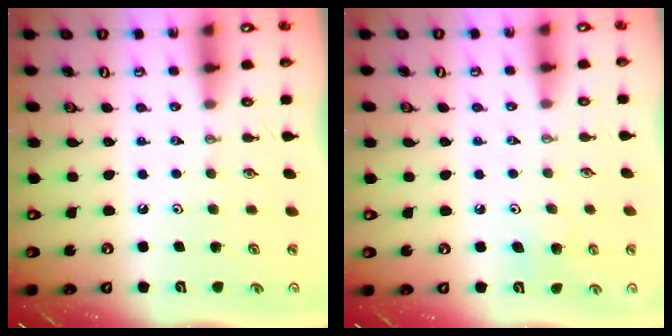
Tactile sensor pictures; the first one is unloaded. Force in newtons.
{"total": 4.2, "press": 4.2, "slide": 0.4}